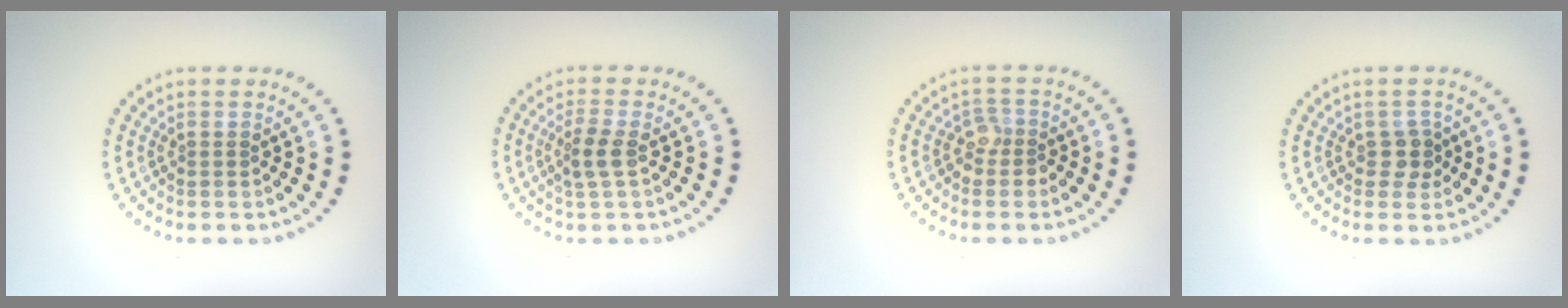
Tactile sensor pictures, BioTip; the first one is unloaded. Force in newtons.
{"total": 2.1, "press": 1.9, "slide": 0.7}
{"total": 1.7, "press": 1.4, "slide": 1.0}
{"total": 1.7, "press": 1.5, "slide": 0.8}